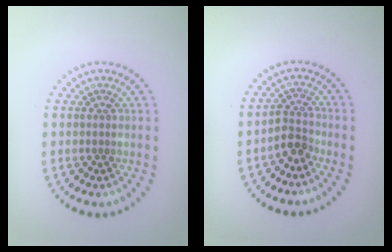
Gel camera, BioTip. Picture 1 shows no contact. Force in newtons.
{"total": 2.4, "press": 1.8, "slide": 1.6}